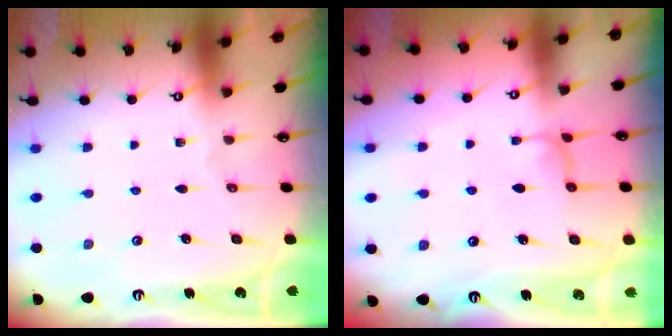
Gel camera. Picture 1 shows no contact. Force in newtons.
{"total": 0.6, "press": 0.6, "slide": 0.3}